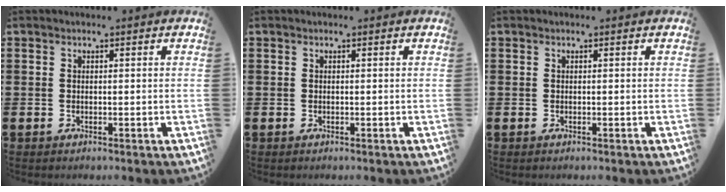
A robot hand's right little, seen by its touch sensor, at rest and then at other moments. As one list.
[{"total": 0.0}, {"total": 0.0}]